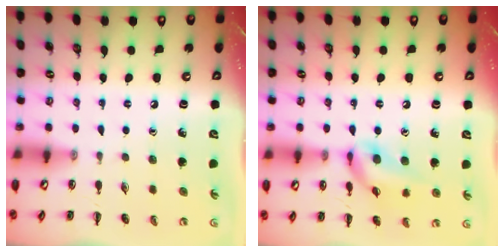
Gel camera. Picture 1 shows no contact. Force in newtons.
{"total": 13.2, "press": 13.0, "slide": 2.1}